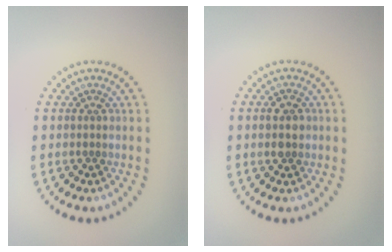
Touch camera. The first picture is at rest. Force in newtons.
{"total": 2.6, "press": 2.6, "slide": 0.1}